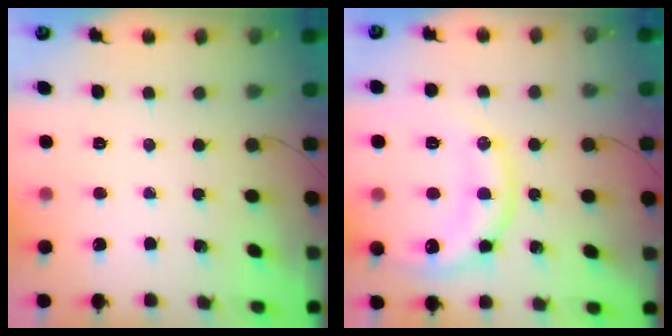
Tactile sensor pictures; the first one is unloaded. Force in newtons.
{"total": 15.6, "press": 15.6, "slide": 1.5}